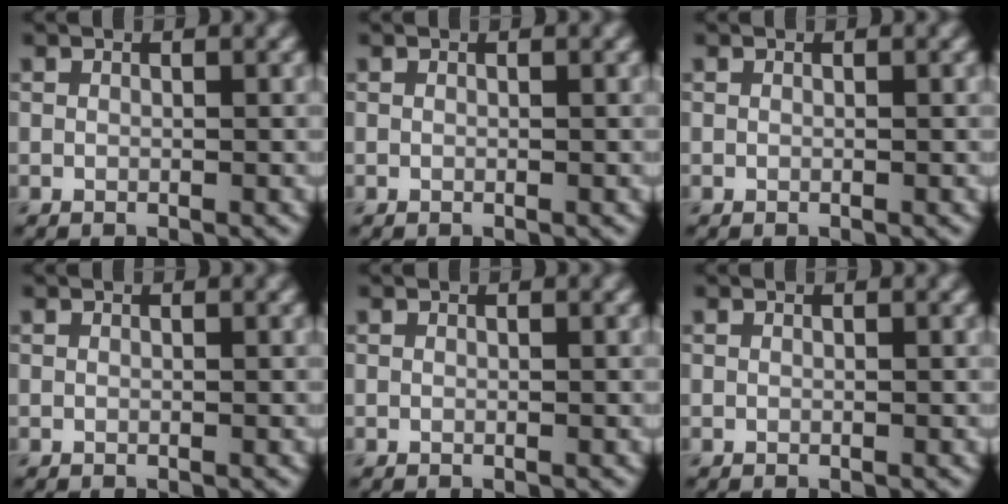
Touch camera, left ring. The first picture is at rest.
{"total": 0.0}
{"total": 0.0}
{"total": 0.0}
{"total": 0.0}
{"total": 0.0}